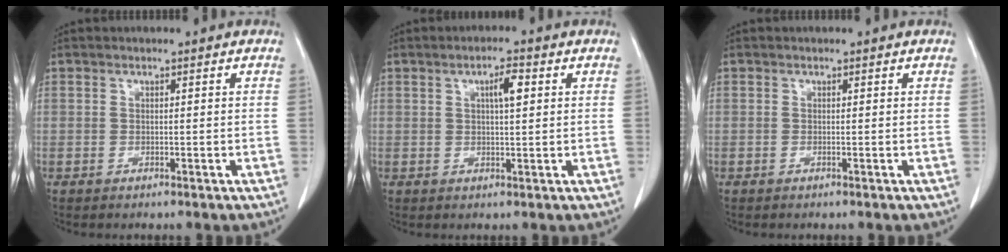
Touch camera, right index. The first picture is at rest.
{"total": 3.5, "force": [1.1, 0.6, 3.2], "torque": [-0.055, 0.003, 0.017]}
{"total": 0.0}